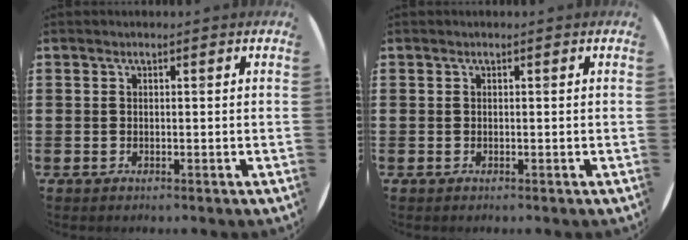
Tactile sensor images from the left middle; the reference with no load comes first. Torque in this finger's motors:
{"motor_torque": [0.96, -1.12, 0.06, 0.02]}